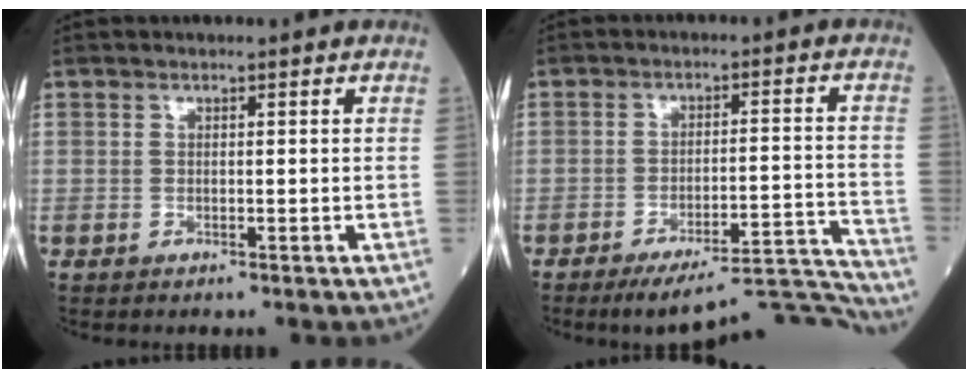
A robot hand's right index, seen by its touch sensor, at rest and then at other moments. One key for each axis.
{"total": 14.0, "fx": -13.5, "fy": -0.9, "fz": 3.3, "tx": -0.024, "ty": 0.020, "tz": -0.193}